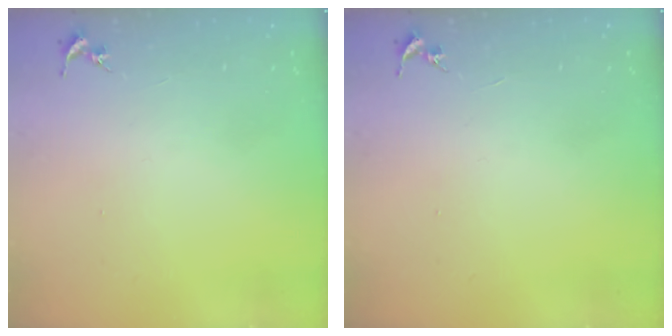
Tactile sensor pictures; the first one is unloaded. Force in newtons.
{"total": 0.0}